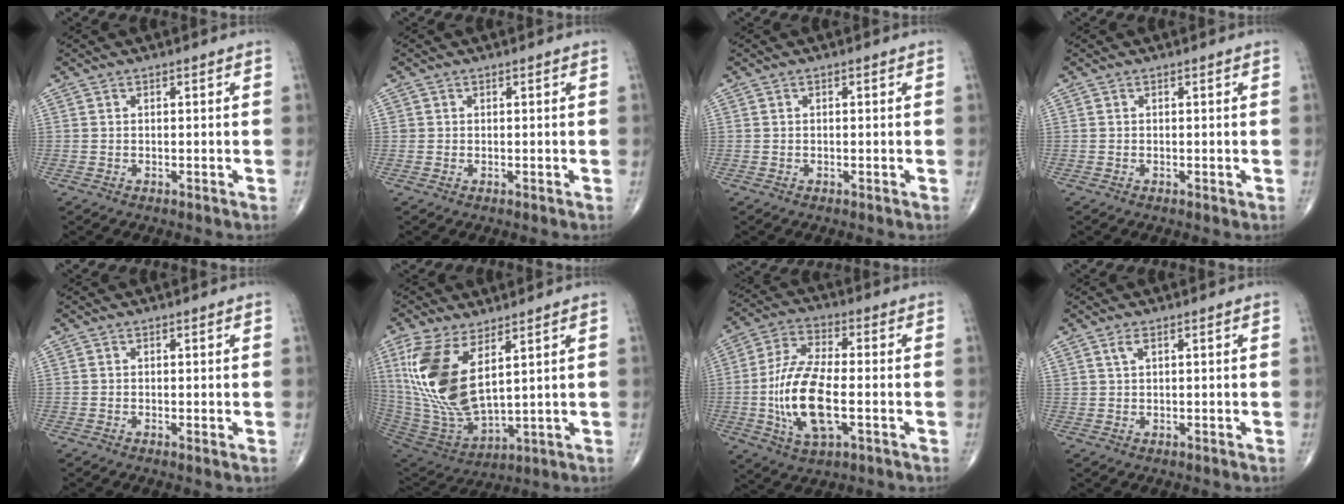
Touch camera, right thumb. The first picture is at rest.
{"total": 0.5, "force": [0.1, 0.5, 0.0], "torque": [0.006, 0.003, 0.000]}
{"total": 0.0}
{"total": 0.0}
{"total": 0.5, "force": [0.0, 0.2, 0.5], "torque": [-0.012, -0.004, -0.003]}
{"total": 17.9, "force": [6.1, 8.0, 14.8], "torque": [-0.309, -0.032, 0.135]}
{"total": 15.1, "force": [-2.7, 6.2, 13.5], "torque": [-0.276, 0.011, -0.049]}
{"total": 1.5, "force": [0.9, 0.6, 1.1], "torque": [-0.025, 0.004, 0.020]}